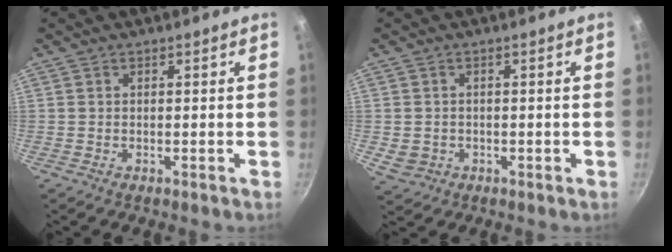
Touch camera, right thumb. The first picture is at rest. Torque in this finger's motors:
{"motor_torque": [2.18, 2.33, 1.10, -1.23, 0.20]}